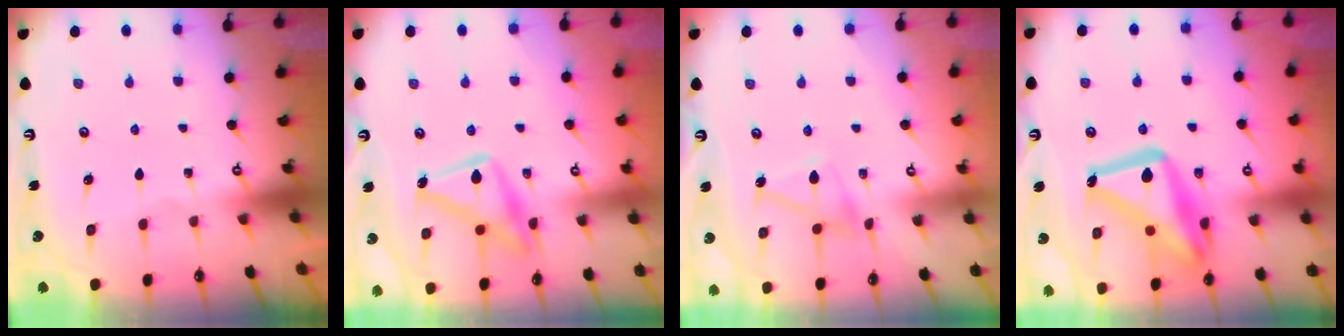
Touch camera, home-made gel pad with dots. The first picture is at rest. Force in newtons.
{"total": 15.7, "press": 15.6, "slide": 1.0}
{"total": 10.5, "press": 10.4, "slide": 0.8}
{"total": 20.8, "press": 20.7, "slide": 1.8}